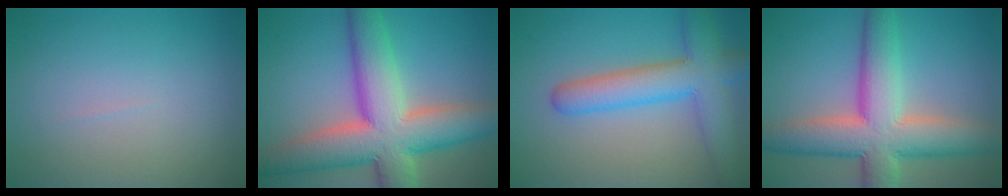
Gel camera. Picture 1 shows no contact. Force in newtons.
{"total": 12.0, "press": 12.0, "slide": 1.0}
{"total": 6.6, "press": 6.6, "slide": 0.4}
{"total": 10.1, "press": 10.1, "slide": 0.7}